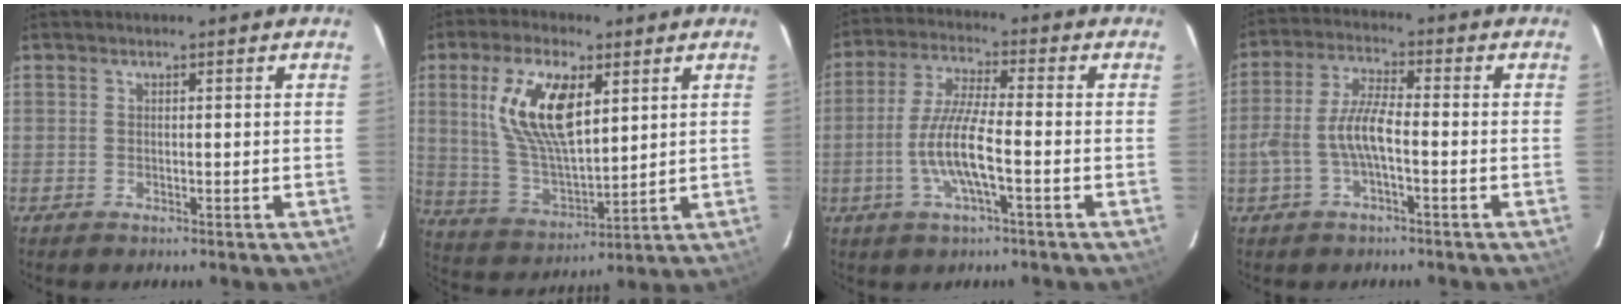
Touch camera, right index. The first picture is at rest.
{"total": 15.4, "force": [5.4, 6.6, 12.8], "torque": [-0.253, 0.007, 0.113]}
{"total": 9.8, "force": [-2.8, 1.3, 9.3], "torque": [-0.190, -0.002, -0.055]}
{"total": 7.5, "force": [-2.1, 2.0, 6.9], "torque": [-0.149, 0.009, -0.037]}